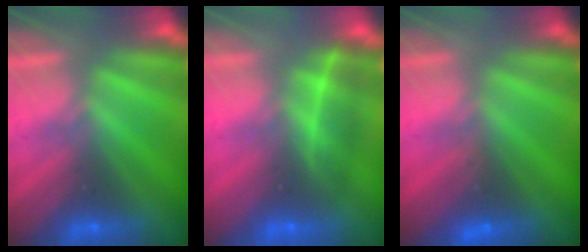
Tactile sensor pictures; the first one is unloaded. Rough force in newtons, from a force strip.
{"total": 1.9}
{"total": 3.0}